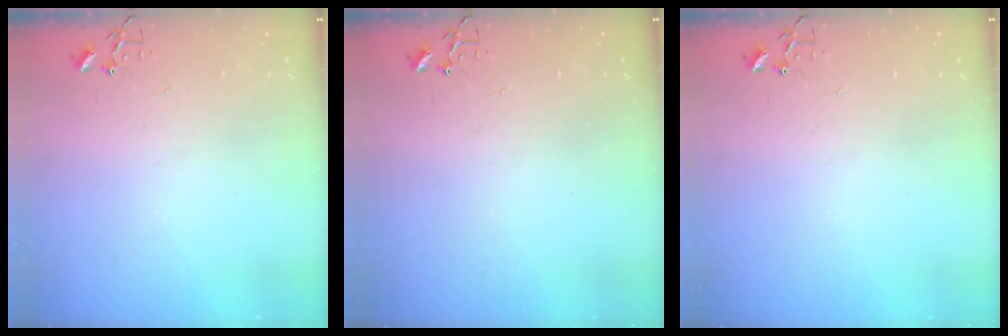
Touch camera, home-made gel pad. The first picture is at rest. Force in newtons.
{"total": 0.0}
{"total": 0.0}